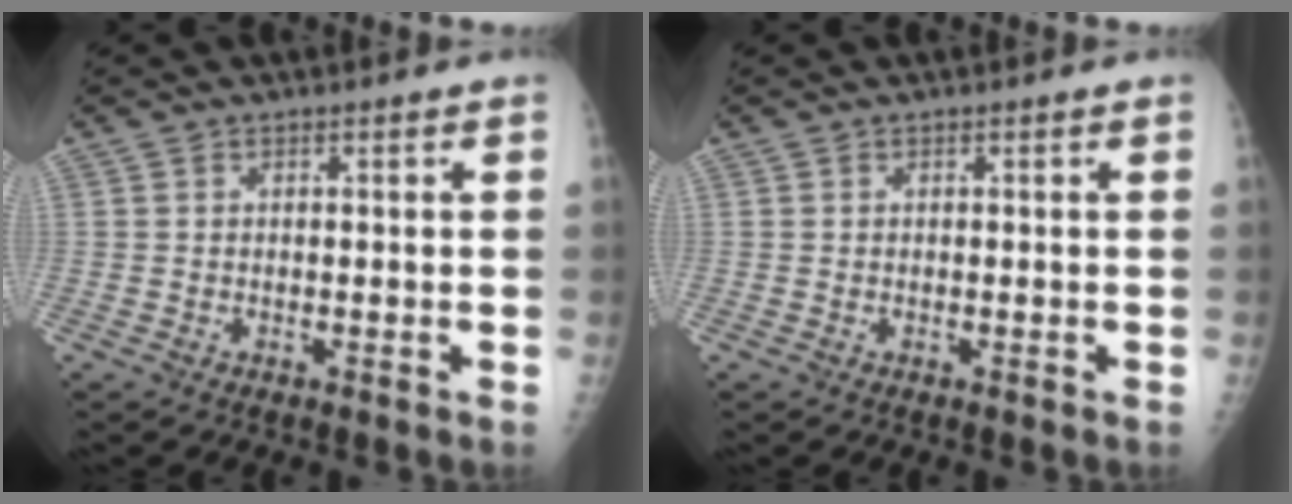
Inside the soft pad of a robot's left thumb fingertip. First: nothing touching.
{"total": 0.0}